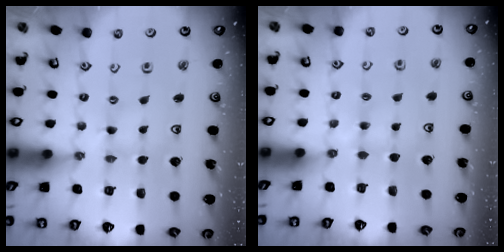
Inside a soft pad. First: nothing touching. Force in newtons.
{"total": 3.0, "press": 3.0, "slide": 0.5}